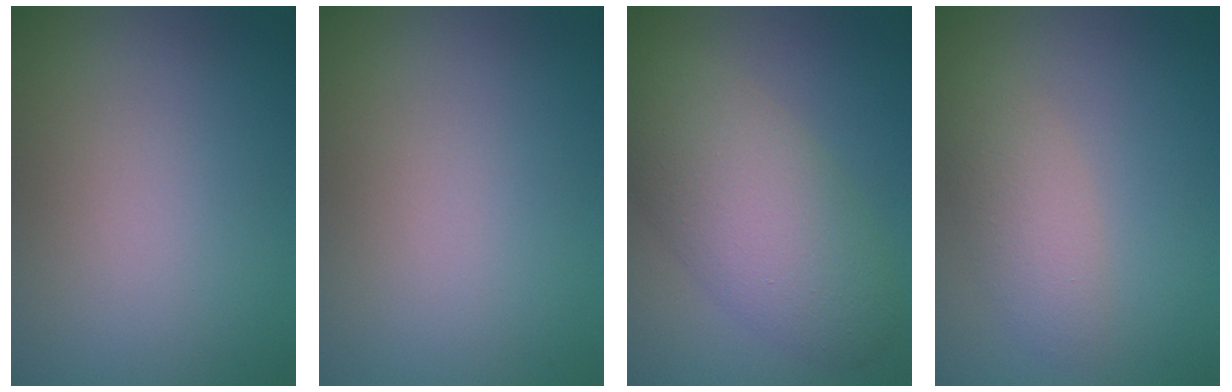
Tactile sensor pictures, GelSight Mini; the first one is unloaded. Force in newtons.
{"total": 0.0}
{"total": 6.8, "press": 6.8, "slide": 0.5}
{"total": 2.4, "press": 2.4, "slide": 0.1}